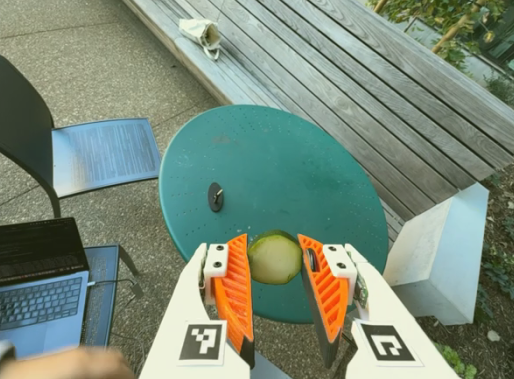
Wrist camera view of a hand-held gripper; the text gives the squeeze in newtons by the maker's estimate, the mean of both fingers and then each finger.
{"total": 10.3, "left": 10.5, "right": 10.1}